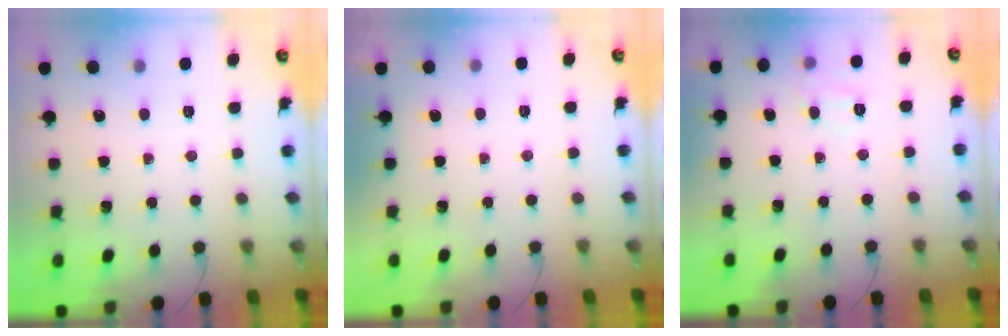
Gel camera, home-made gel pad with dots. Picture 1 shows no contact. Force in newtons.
{"total": 1.9, "press": 1.9, "slide": 0.3}
{"total": 6.5, "press": 6.3, "slide": 1.4}